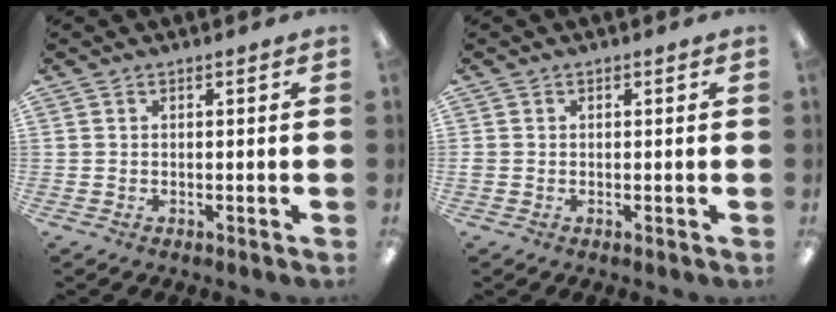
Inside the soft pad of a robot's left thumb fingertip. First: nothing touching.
{"total": 0.7, "force": [-0.1, 0.6, 0.2], "torque": [-0.002, 0.005, -0.003]}